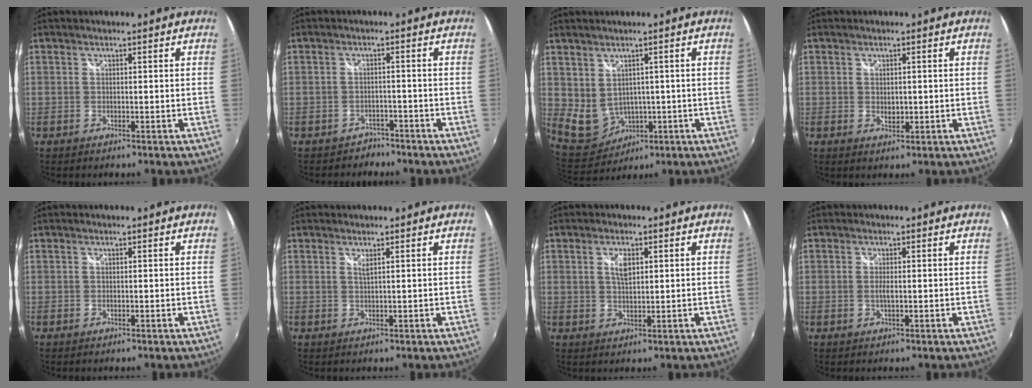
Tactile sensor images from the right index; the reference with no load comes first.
{"total": 3.7, "force": [-3.1, 2.1, -0.1], "torque": [-0.004, 0.003, -0.047]}
{"total": 7.6, "force": [0.5, 6.3, 4.3], "torque": [-0.089, -0.011, 0.035]}
{"total": 1.8, "force": [0.0, 1.3, 1.3], "torque": [-0.020, -0.002, 0.001]}
{"total": 0.0}
{"total": 0.9, "force": [0.7, -0.2, 0.6], "torque": [-0.012, -0.001, 0.012]}
{"total": 3.4, "force": [1.2, 1.6, 2.8], "torque": [-0.049, 0.001, 0.021]}
{"total": 1.4, "force": [0.0, 0.3, 1.4], "torque": [-0.027, -0.002, -0.002]}